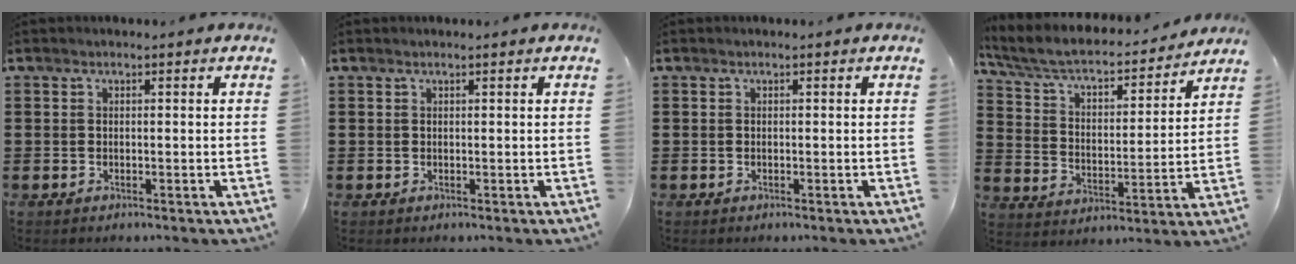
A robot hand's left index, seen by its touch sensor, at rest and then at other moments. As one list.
[{"total": 0.0}, {"total": 0.0}, {"total": 5.5, "force": [4.7, 1.3, 2.6], "torque": [-0.074, -0.035, 0.073]}]